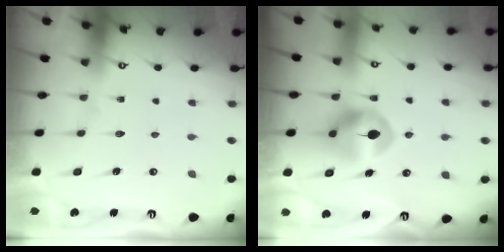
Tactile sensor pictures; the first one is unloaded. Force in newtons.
{"total": 9.9, "press": 9.9, "slide": 0.4}